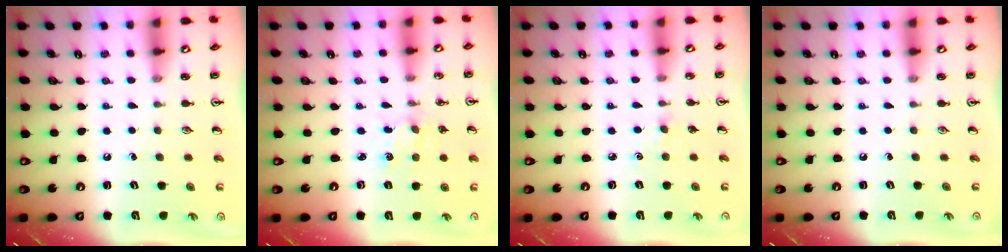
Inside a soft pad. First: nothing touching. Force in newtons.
{"total": 1.9, "press": 1.9, "slide": 0.3}
{"total": 2.8, "press": 2.7, "slide": 0.5}
{"total": 0.0}